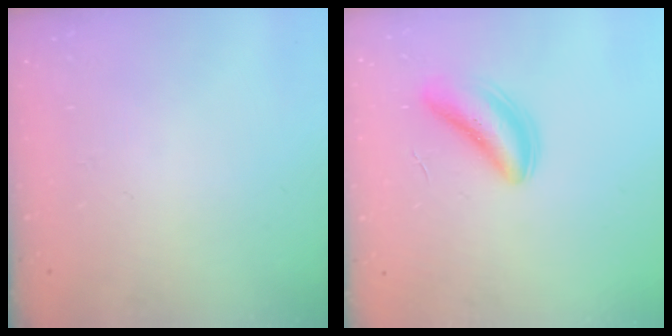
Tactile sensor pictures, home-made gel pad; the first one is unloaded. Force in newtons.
{"total": 4.5, "press": 4.5, "slide": 0.5}